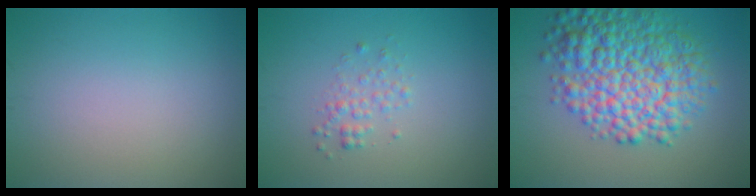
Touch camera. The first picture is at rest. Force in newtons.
{"total": 1.4, "press": 1.4, "slide": 0.1}
{"total": 9.8, "press": 9.8, "slide": 0.1}